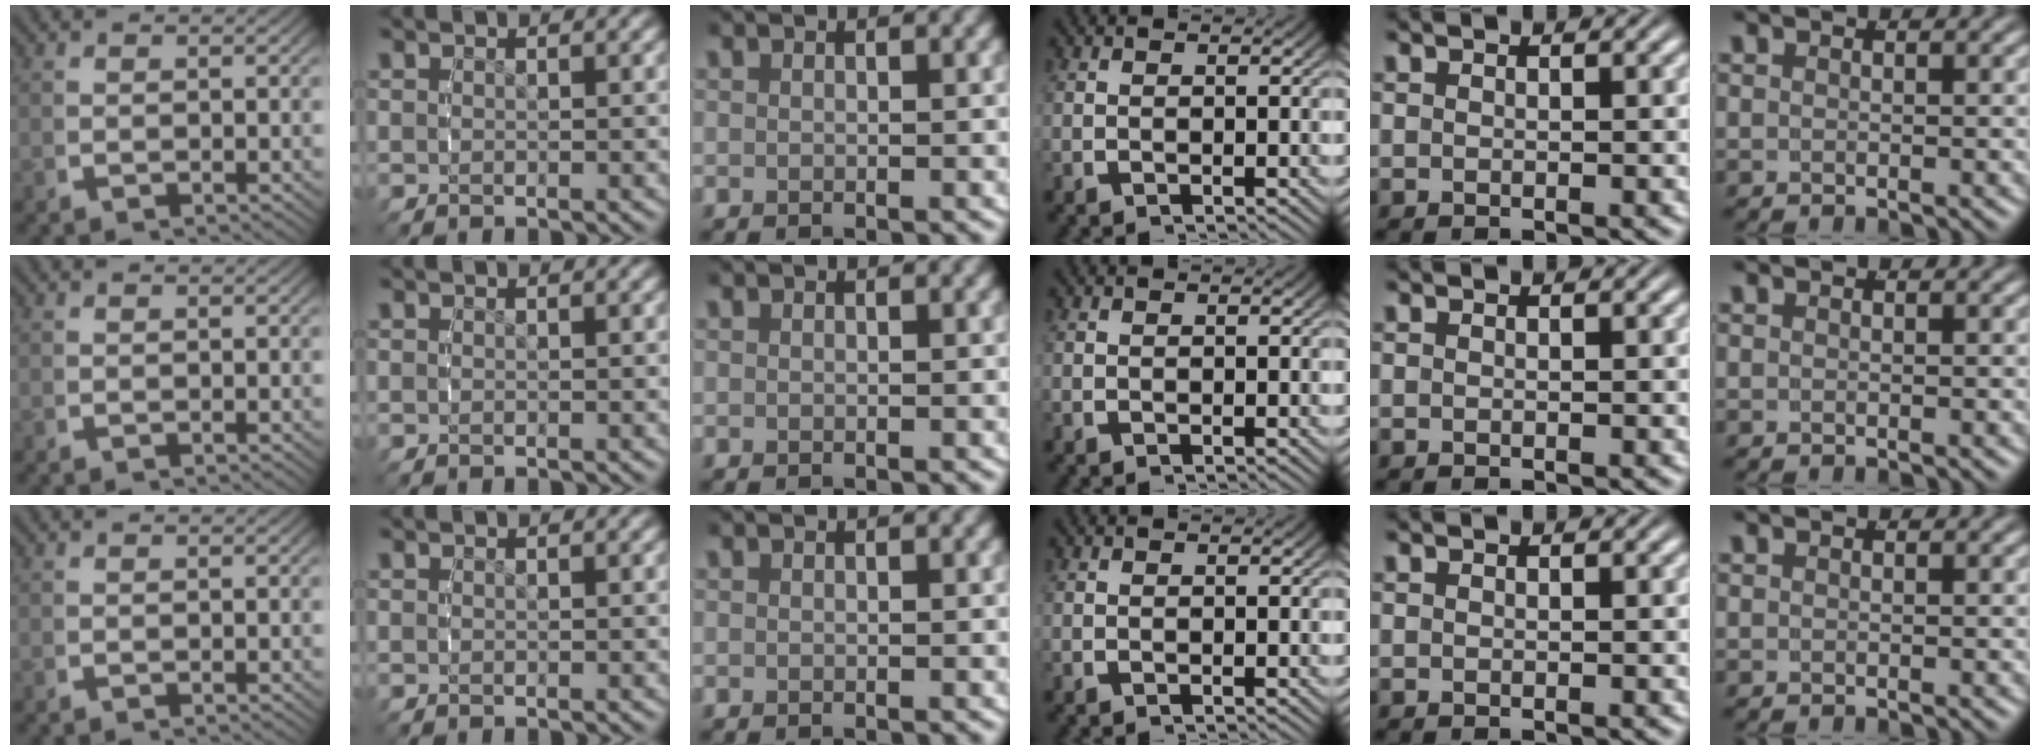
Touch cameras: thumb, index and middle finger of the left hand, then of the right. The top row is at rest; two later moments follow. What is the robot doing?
{"motion": "reach", "object": "measuring cup"}